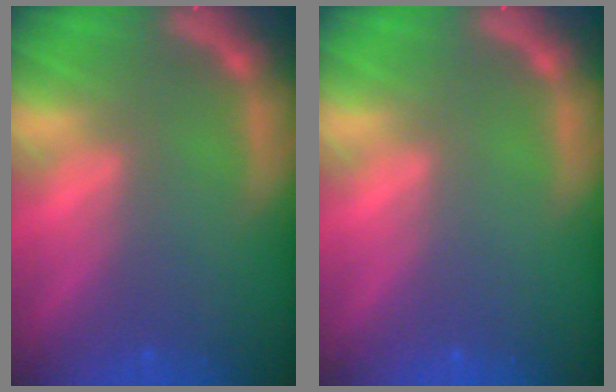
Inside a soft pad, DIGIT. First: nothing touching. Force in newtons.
{"total": 0.0}